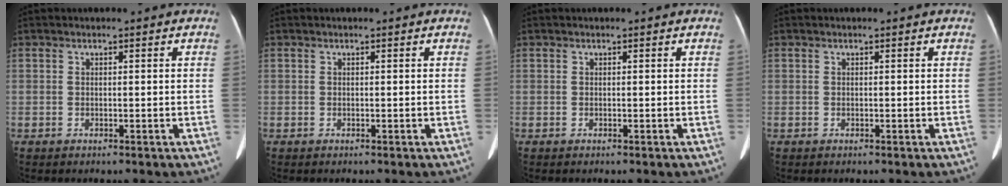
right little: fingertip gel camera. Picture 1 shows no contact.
{"total": 0.0}
{"total": 0.0}
{"total": 0.0}